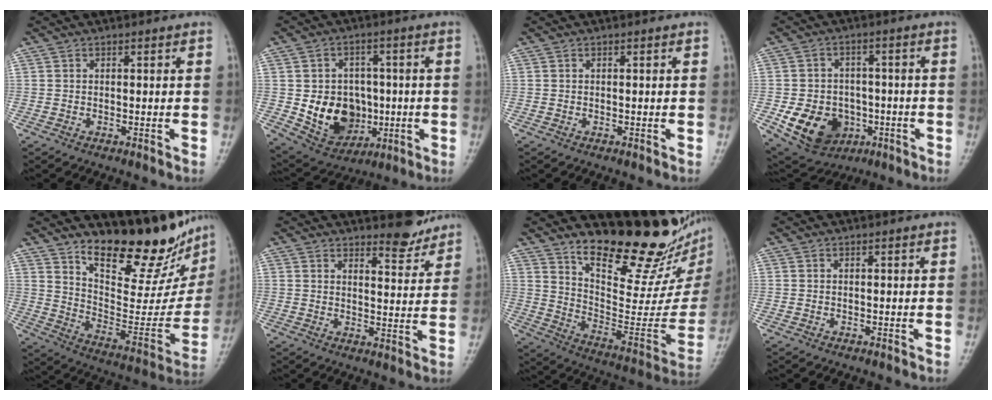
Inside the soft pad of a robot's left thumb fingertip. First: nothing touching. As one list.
[{"total": 12.5, "force": [-1.6, 10.2, 7.0], "torque": [-0.072, 0.002, -0.008]}, {"total": 0.0}, {"total": 12.5, "force": [-4.2, 9.9, 6.4], "torque": [-0.083, 0.013, -0.054]}, {"total": 20.2, "force": [16.5, 6.3, 9.9], "torque": [-0.092, -0.121, 0.254]}, {"total": 5.2, "force": [4.7, 1.3, 1.6], "torque": [-0.008, -0.046, 0.068]}, {"total": 23.3, "force": [17.6, 7.3, 13.5], "torque": [-0.158, -0.124, 0.265]}, {"total": 0.0}]